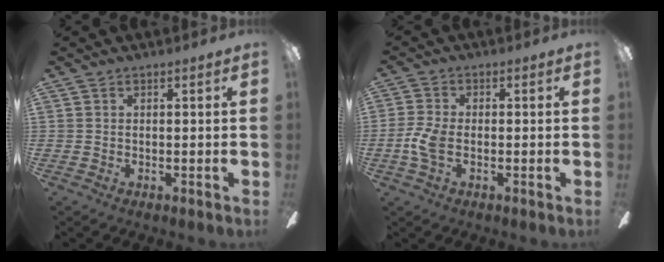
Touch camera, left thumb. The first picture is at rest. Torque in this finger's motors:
{"motor_torque": [-0.12, 0.22, 0.08, -0.07, 0.03]}